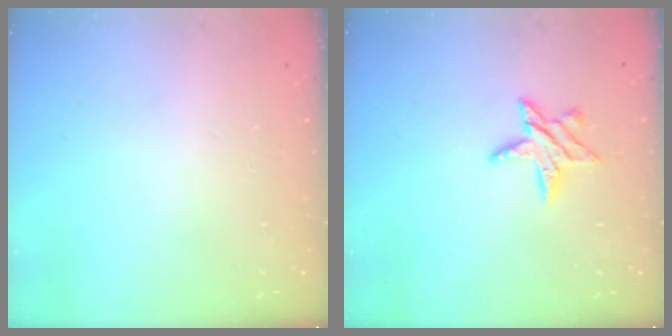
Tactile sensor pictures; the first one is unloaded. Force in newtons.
{"total": 7.6, "press": 7.6, "slide": 0.3}